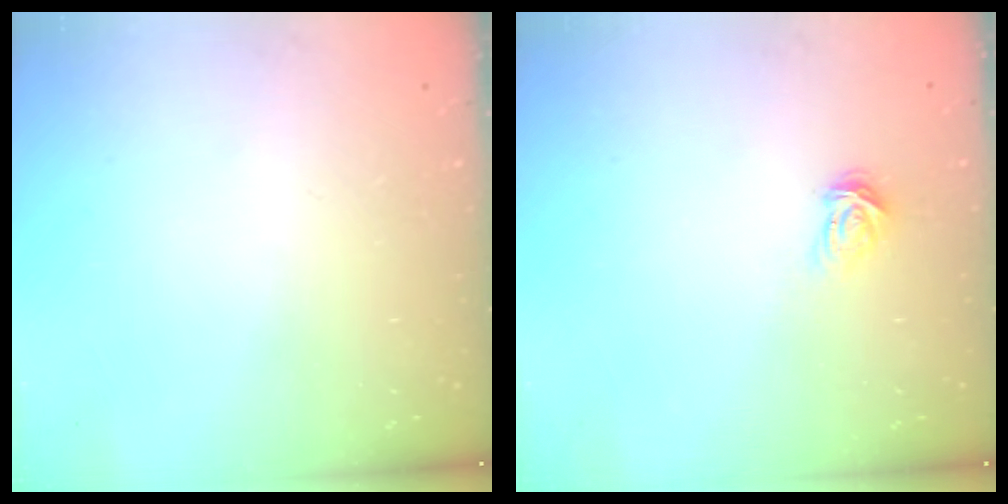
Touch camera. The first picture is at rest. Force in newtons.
{"total": 3.9, "press": 3.8, "slide": 0.5}